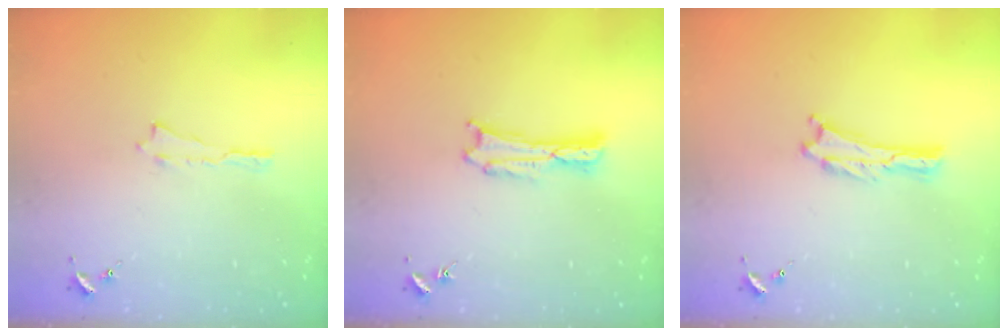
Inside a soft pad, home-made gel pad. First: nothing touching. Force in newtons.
{"total": 0.6, "press": 0.6, "slide": 0.2}
{"total": 0.0}